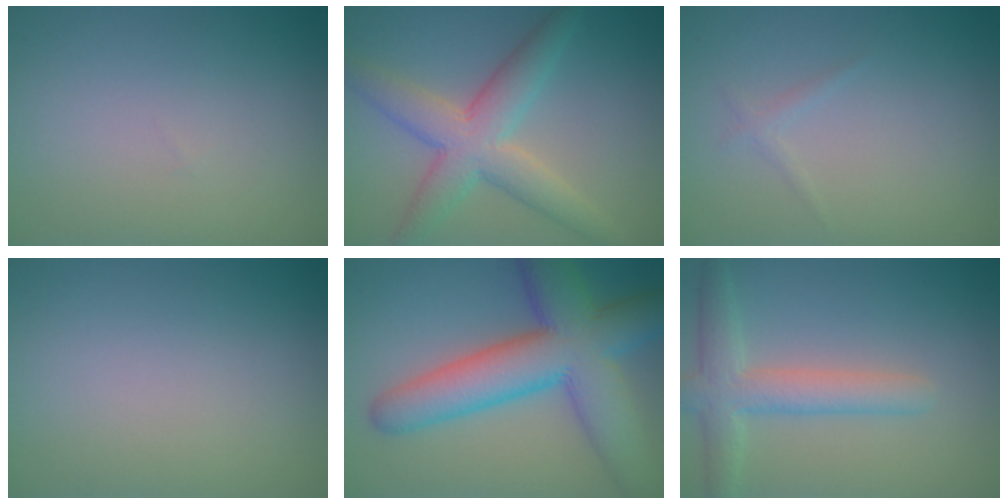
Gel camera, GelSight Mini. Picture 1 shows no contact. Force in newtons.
{"total": 7.3, "press": 7.3, "slide": 0.1}
{"total": 0.8, "press": 0.8, "slide": 0.1}
{"total": 0.0}
{"total": 11.0, "press": 11.0, "slide": 0.4}
{"total": 4.1, "press": 4.1, "slide": 0.3}